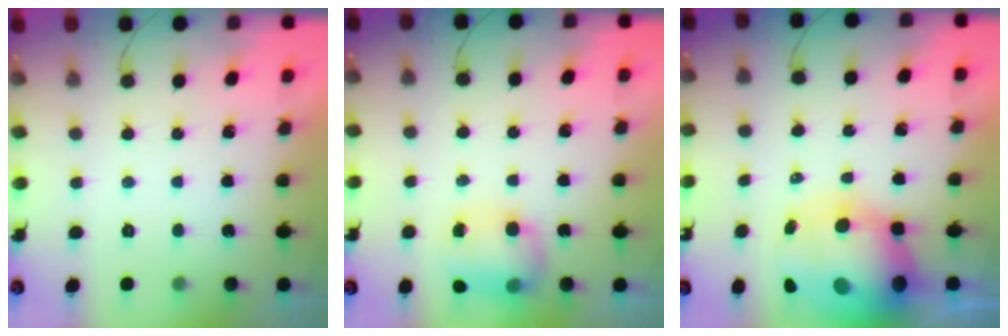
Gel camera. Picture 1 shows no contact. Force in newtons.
{"total": 8.0, "press": 8.0, "slide": 0.6}
{"total": 15.5, "press": 15.0, "slide": 4.1}